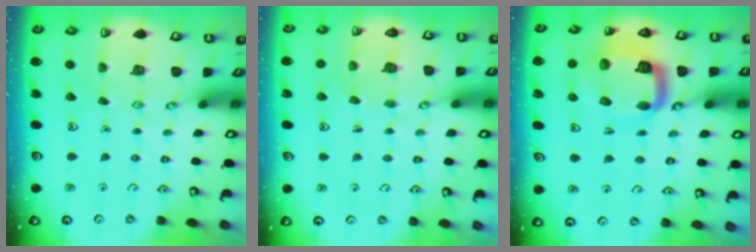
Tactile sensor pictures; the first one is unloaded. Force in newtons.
{"total": 6.0, "press": 6.0, "slide": 0.5}
{"total": 13.5, "press": 13.5, "slide": 1.5}